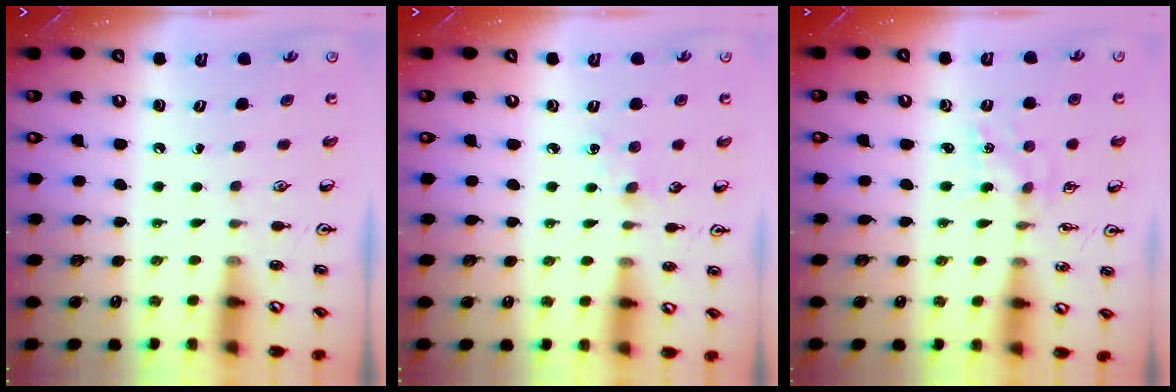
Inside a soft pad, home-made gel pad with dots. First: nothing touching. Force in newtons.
{"total": 3.0, "press": 2.9, "slide": 0.4}
{"total": 1.8, "press": 1.8, "slide": 0.2}